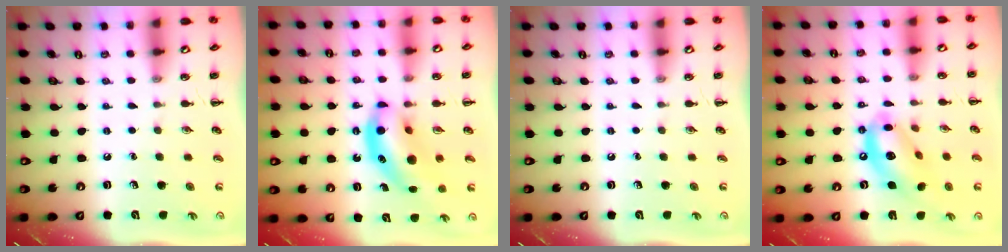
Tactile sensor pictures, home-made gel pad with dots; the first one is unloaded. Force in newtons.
{"total": 12.0, "press": 11.7, "slide": 2.9}
{"total": 0.0}
{"total": 14.1, "press": 13.8, "slide": 3.2}